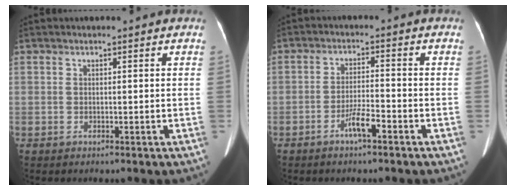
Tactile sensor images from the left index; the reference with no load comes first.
{"total": 3.9, "force": [-2.6, 0.3, 2.8], "torque": [-0.056, -0.003, -0.047]}